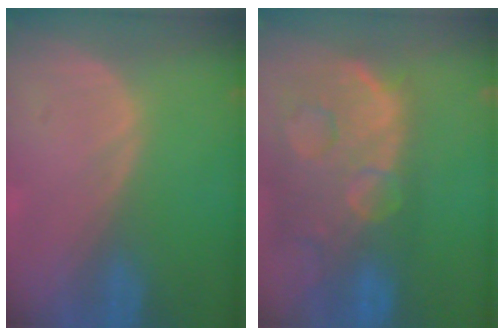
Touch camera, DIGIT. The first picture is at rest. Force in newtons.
{"total": 14.2, "press": 11.5, "slide": 8.3}